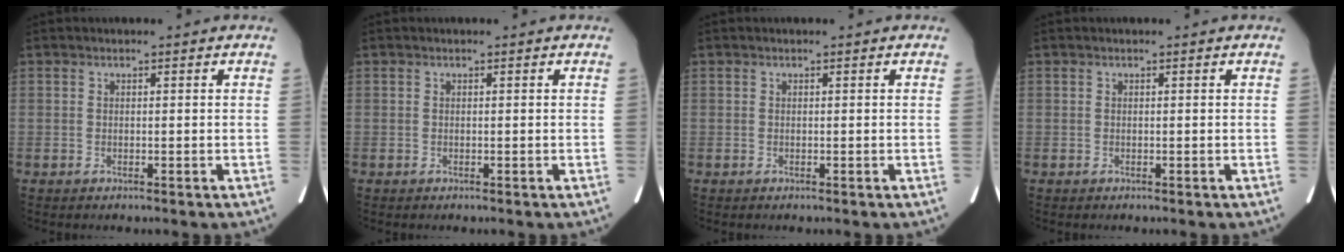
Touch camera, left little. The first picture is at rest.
{"total": 0.0}
{"total": 0.0}
{"total": 0.0}